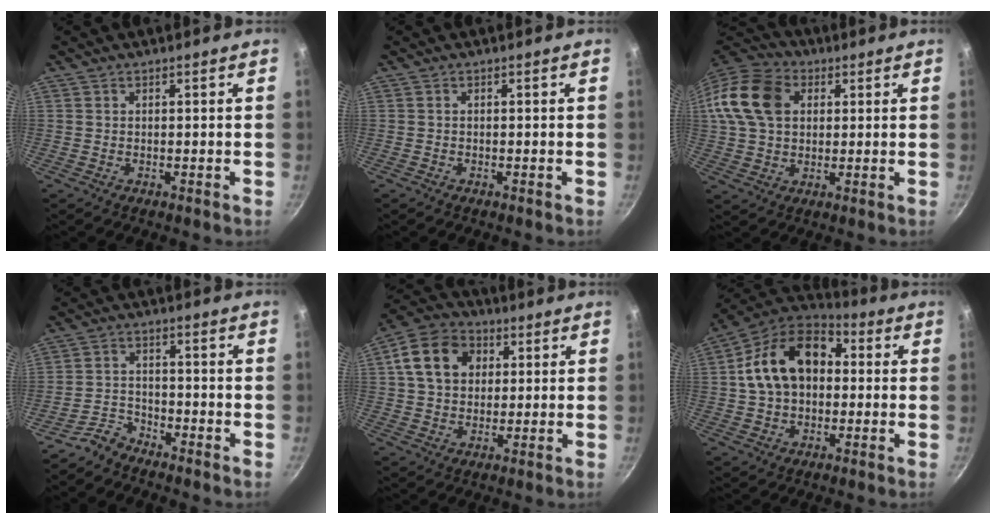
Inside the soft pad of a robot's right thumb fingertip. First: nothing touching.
{"total": 0.0}
{"total": 15.9, "force": [3.8, 11.7, 10.1], "torque": [-0.188, 0.021, 0.056]}
{"total": 4.1, "force": [-3.8, 1.4, 0.4], "torque": [-0.007, 0.037, -0.080]}
{"total": 12.2, "force": [3.1, 9.5, 7.0], "torque": [-0.105, 0.013, 0.038]}
{"total": 17.6, "force": [1.9, 12.3, 12.3], "torque": [-0.188, 0.038, 0.016]}